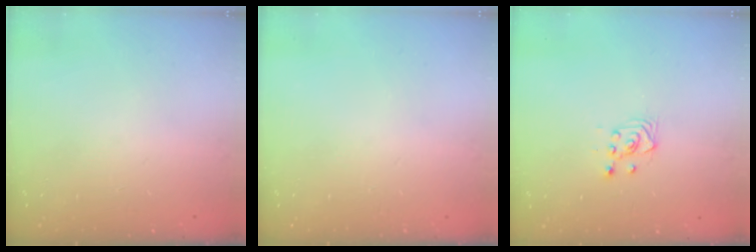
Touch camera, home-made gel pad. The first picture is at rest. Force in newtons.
{"total": 0.0}
{"total": 3.6, "press": 3.4, "slide": 1.4}